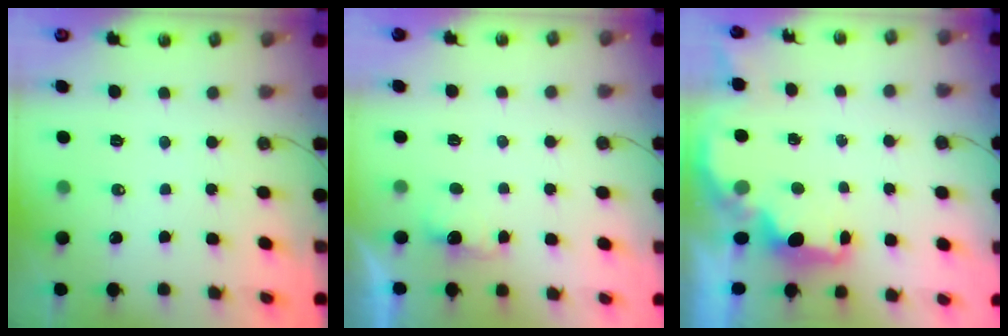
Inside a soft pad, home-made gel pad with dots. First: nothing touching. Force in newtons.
{"total": 2.5, "press": 2.3, "slide": 0.9}
{"total": 1.8, "press": 1.6, "slide": 0.7}